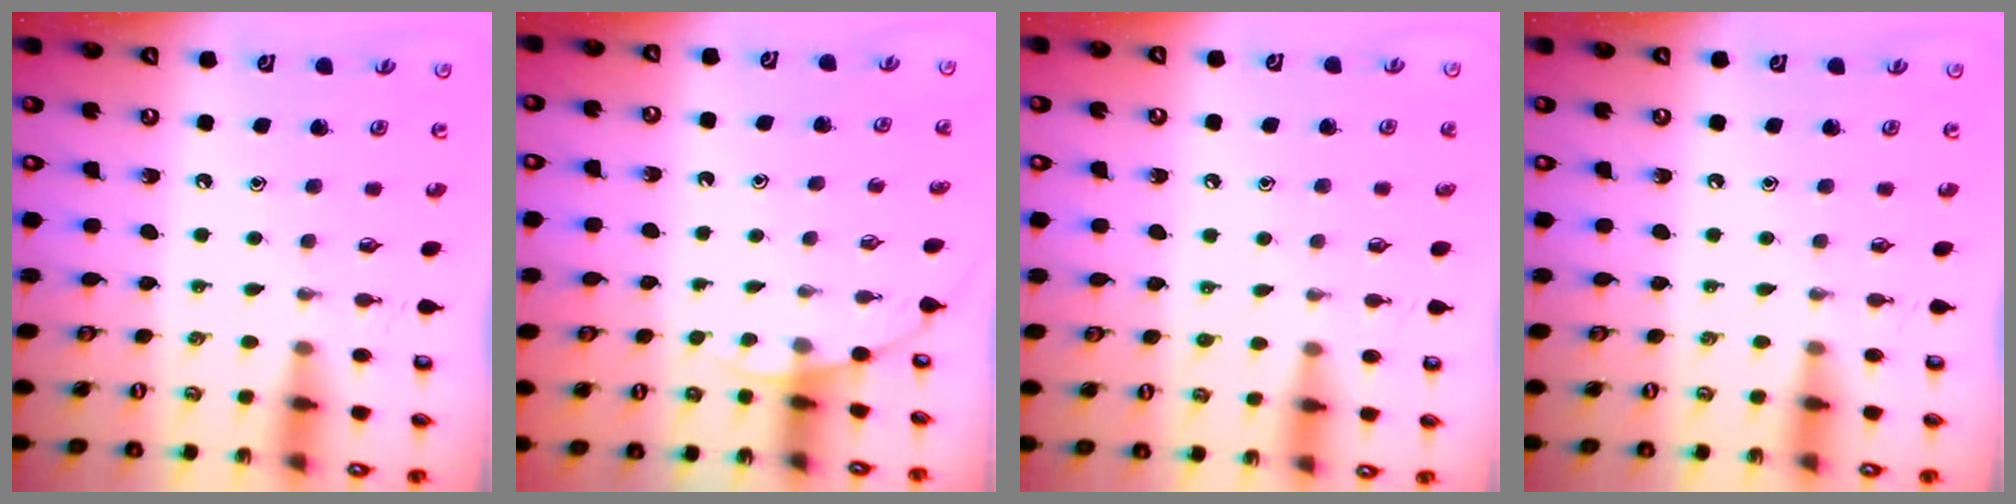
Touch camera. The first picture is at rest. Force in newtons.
{"total": 2.5, "press": 2.5, "slide": 0.1}
{"total": 4.3, "press": 4.3, "slide": 0.5}
{"total": 0.0}